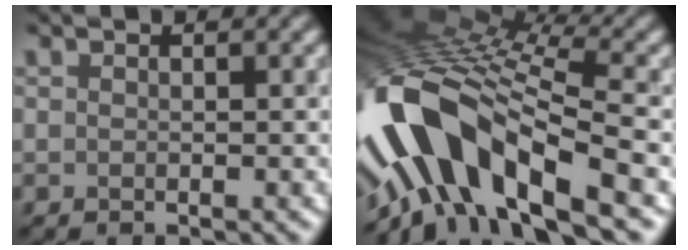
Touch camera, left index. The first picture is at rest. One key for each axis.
{"total": 13.1, "fx": -5.6, "fy": 5.6, "fz": 10.4, "tx": -0.194, "ty": 0.020, "tz": -0.107}